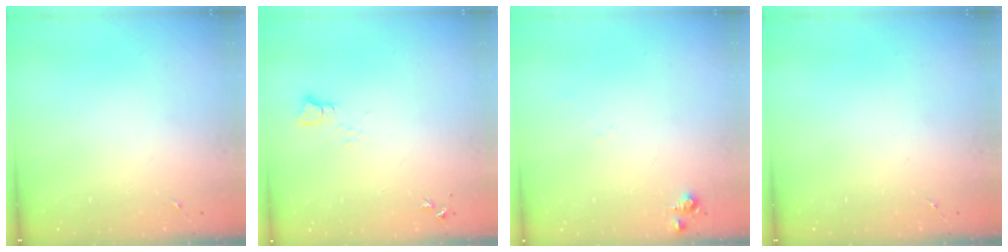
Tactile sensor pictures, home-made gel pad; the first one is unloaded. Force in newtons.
{"total": 3.5, "press": 3.5, "slide": 0.4}
{"total": 4.2, "press": 4.2, "slide": 0.6}
{"total": 0.0}